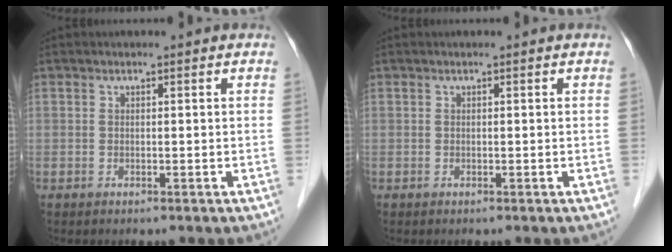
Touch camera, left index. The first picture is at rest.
{"total": 0.0}